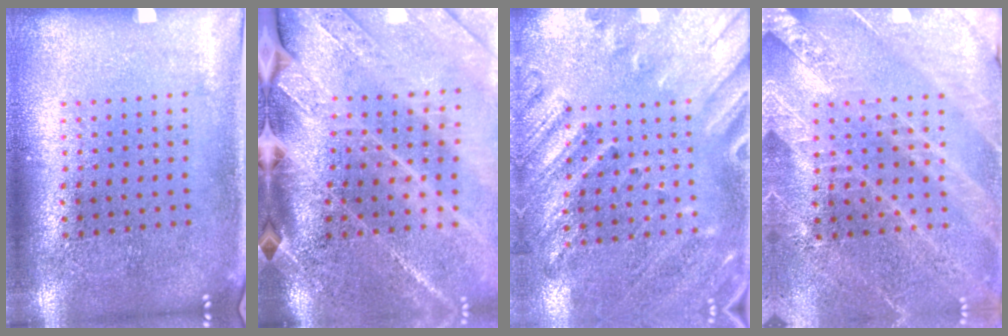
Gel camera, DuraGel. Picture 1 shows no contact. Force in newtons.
{"total": 3.9, "press": 3.2, "slide": 2.2}
{"total": 2.5, "press": 2.0, "slide": 1.5}
{"total": 2.8, "press": 2.7, "slide": 0.7}